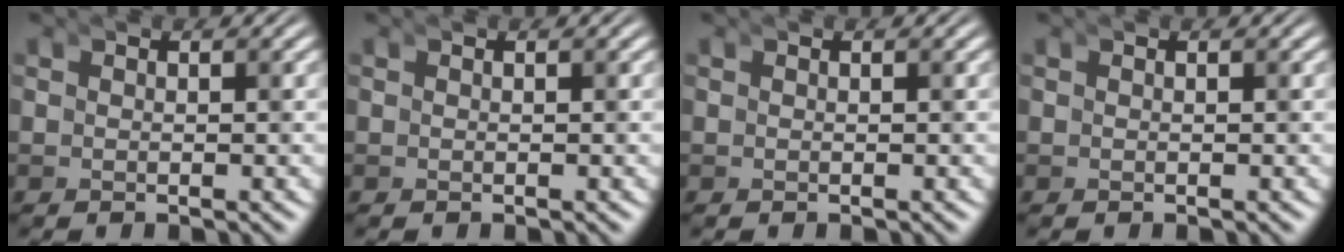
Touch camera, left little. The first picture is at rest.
{"total": 0.0}
{"total": 0.0}
{"total": 0.0}